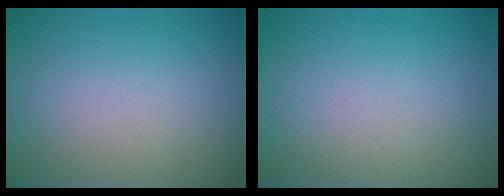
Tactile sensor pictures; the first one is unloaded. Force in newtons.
{"total": 0.0}